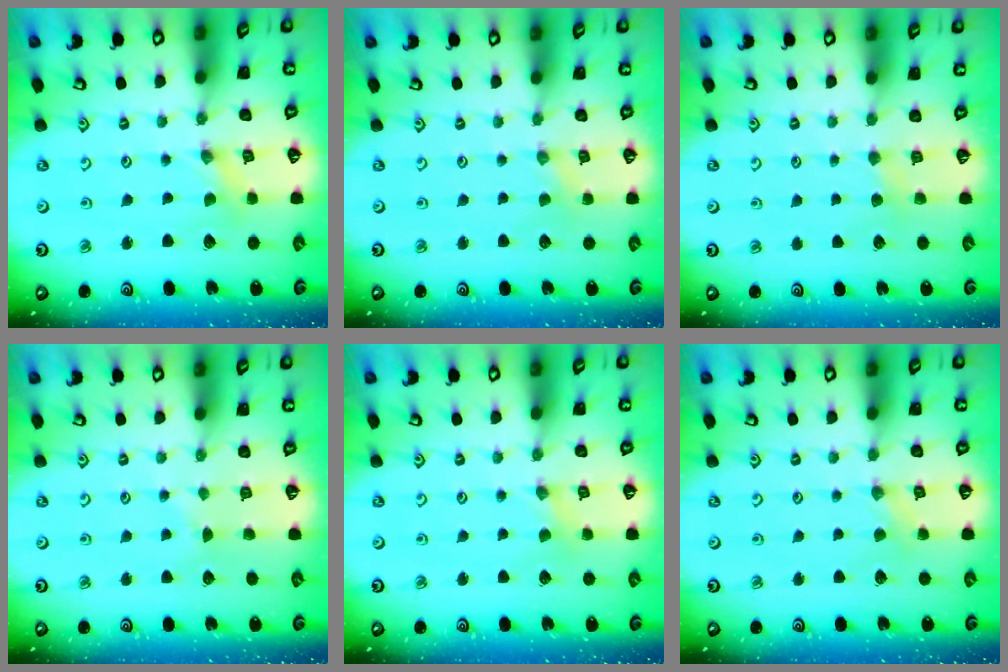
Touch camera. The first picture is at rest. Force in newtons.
{"total": 0.5, "press": 0.5, "slide": 0.2}
{"total": 2.1, "press": 2.0, "slide": 0.4}
{"total": 3.0, "press": 3.0, "slide": 0.4}
{"total": 1.8, "press": 1.8, "slide": 0.4}
{"total": 1.6, "press": 1.5, "slide": 0.4}